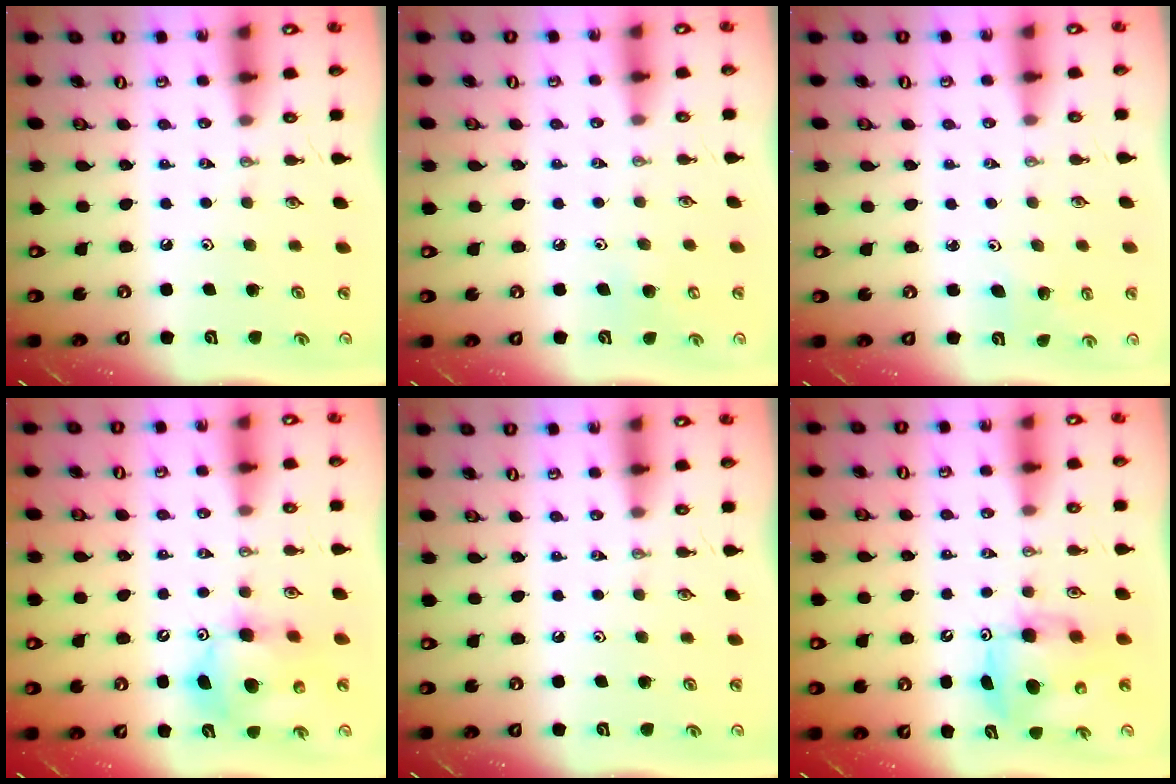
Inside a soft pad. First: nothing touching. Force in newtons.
{"total": 5.1, "press": 5.1, "slide": 0.5}
{"total": 2.4, "press": 2.2, "slide": 1.0}
{"total": 12.1, "press": 11.9, "slide": 2.2}
{"total": 0.0}
{"total": 7.2, "press": 7.2, "slide": 0.6}